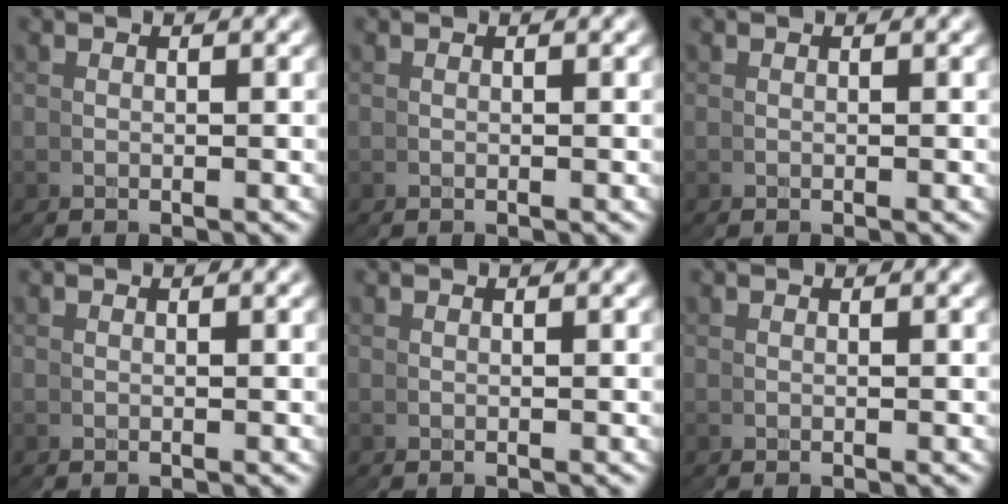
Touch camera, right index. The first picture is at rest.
{"total": 0.0}
{"total": 0.0}
{"total": 0.0}
{"total": 0.0}
{"total": 0.0}